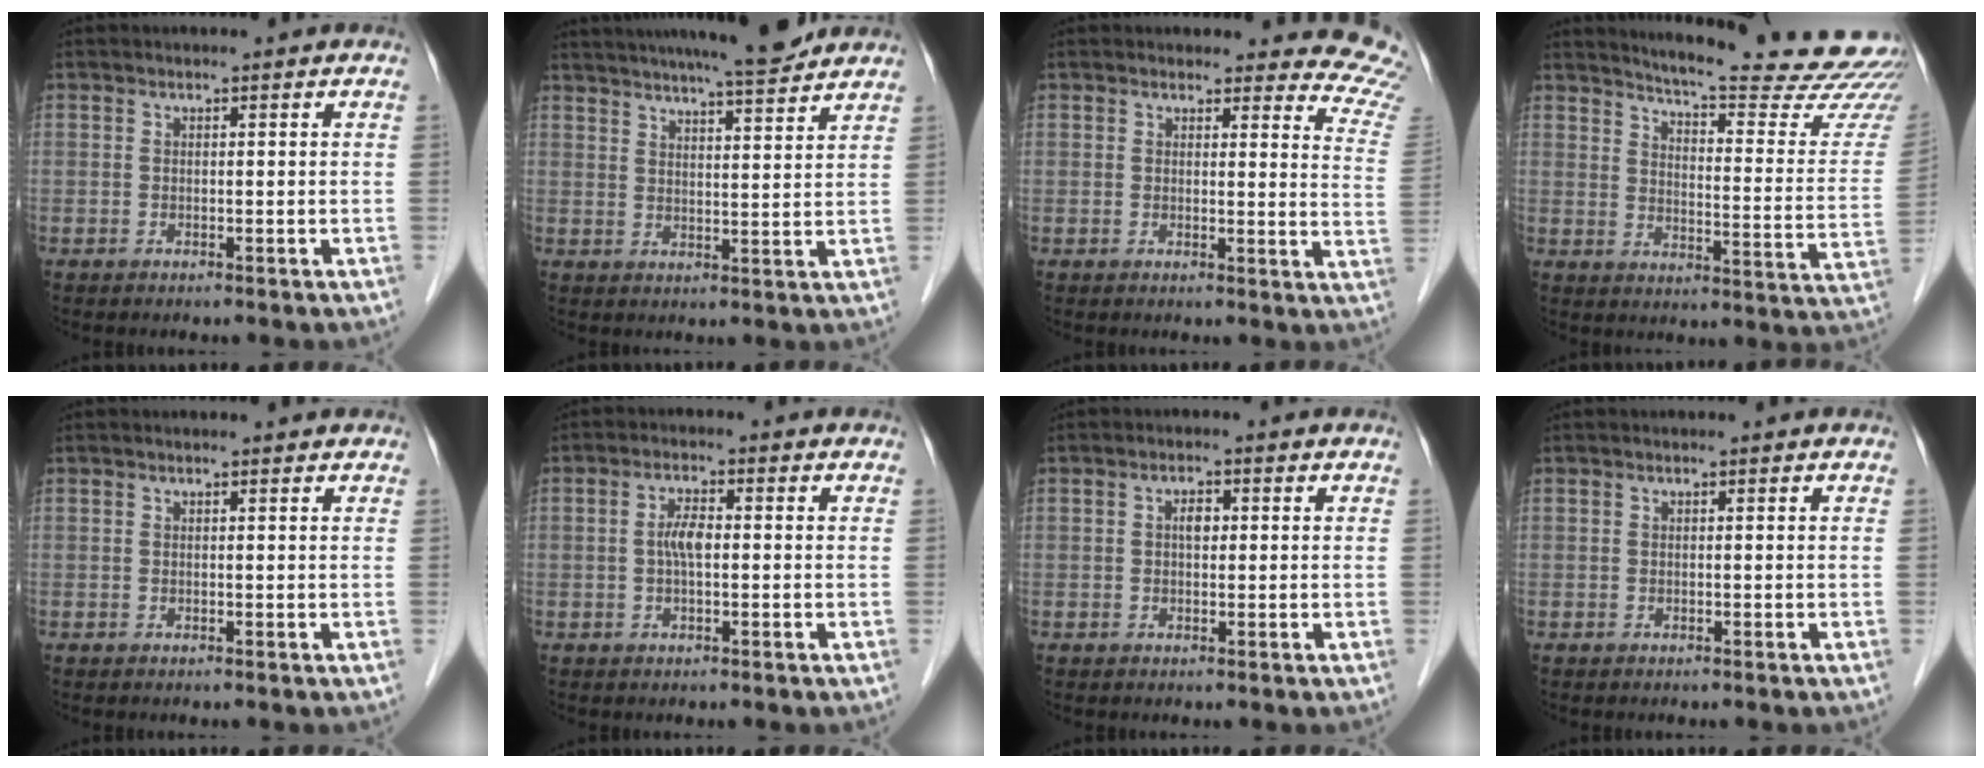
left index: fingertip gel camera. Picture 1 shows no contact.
{"total": 14.1, "force": [12.6, 0.8, 6.4], "torque": [-0.106, 0.009, 0.177]}
{"total": 11.9, "force": [11.7, 2.2, 0.4], "torque": [0.046, -0.096, 0.075]}
{"total": 23.5, "force": [22.1, -0.1, 7.9], "torque": [-0.112, -0.119, 0.264]}
{"total": 1.6, "force": [1.5, 0.3, 0.5], "torque": [-0.013, 0.010, 0.015]}
{"total": 3.1, "force": [-0.1, 1.0, 2.9], "torque": [-0.061, 0.007, -0.001]}
{"total": 1.9, "force": [0.2, 1.0, 1.5], "torque": [-0.027, 0.005, 0.003]}
{"total": 0.0}